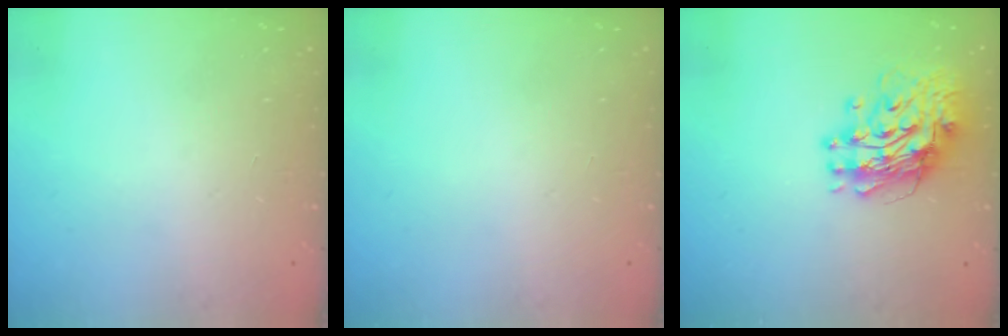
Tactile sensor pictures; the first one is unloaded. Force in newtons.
{"total": 0.0}
{"total": 11.7, "press": 11.7, "slide": 1.1}